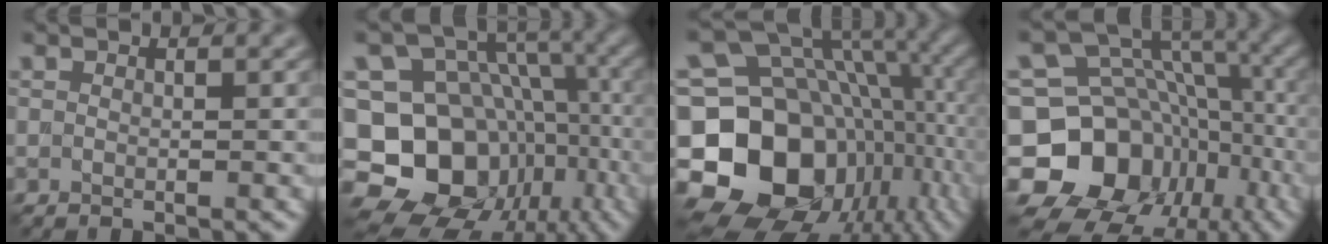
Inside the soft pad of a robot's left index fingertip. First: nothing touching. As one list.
[{"total": 17.4, "force": [-6.6, 14.3, 7.3], "torque": [-0.136, 0.003, -0.109]}, {"total": 19.8, "force": [-5.7, 15.0, 11.6], "torque": [-0.212, -0.010, -0.086]}, {"total": 15.6, "force": [-6.6, 12.5, 6.5], "torque": [-0.126, 0.011, -0.099]}]